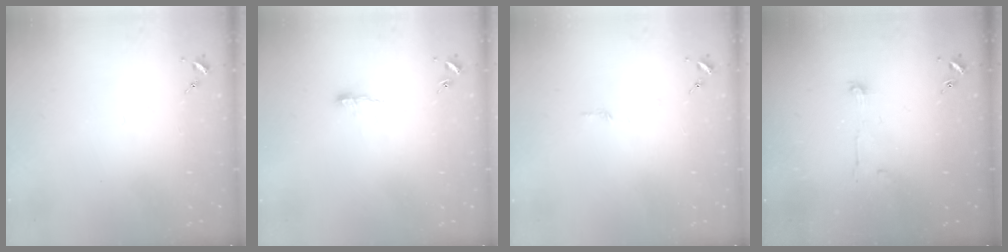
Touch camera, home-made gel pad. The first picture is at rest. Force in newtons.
{"total": 6.8, "press": 6.7, "slide": 0.7}
{"total": 2.7, "press": 2.7, "slide": 0.2}
{"total": 4.8, "press": 4.8, "slide": 0.4}